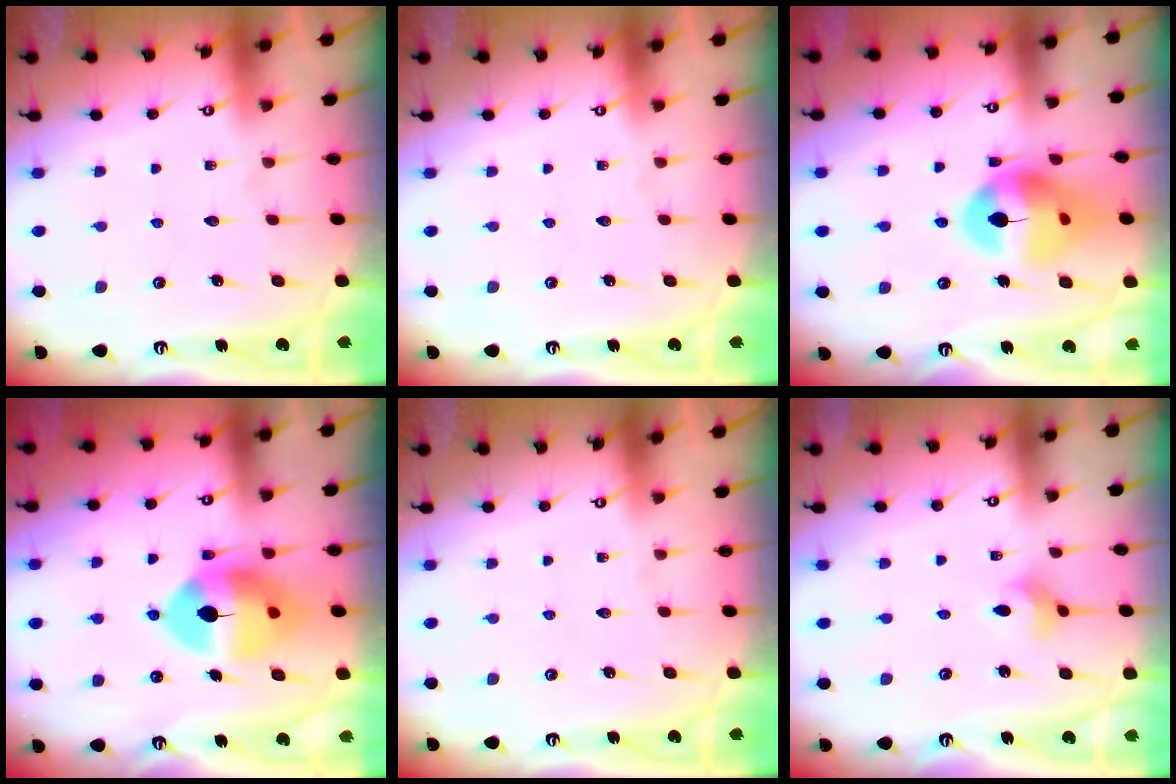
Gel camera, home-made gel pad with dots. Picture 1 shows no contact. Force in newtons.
{"total": 0.0}
{"total": 16.1, "press": 15.9, "slide": 2.1}
{"total": 13.0, "press": 12.8, "slide": 2.1}
{"total": 0.0}
{"total": 3.8, "press": 3.7, "slide": 0.4}